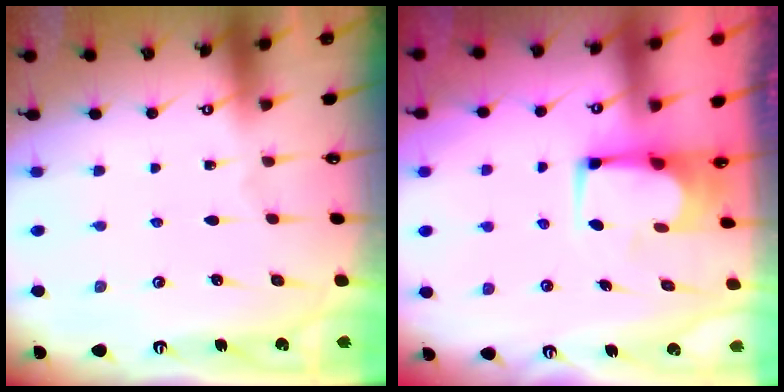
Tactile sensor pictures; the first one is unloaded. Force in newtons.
{"total": 2.9, "press": 2.9, "slide": 0.2}